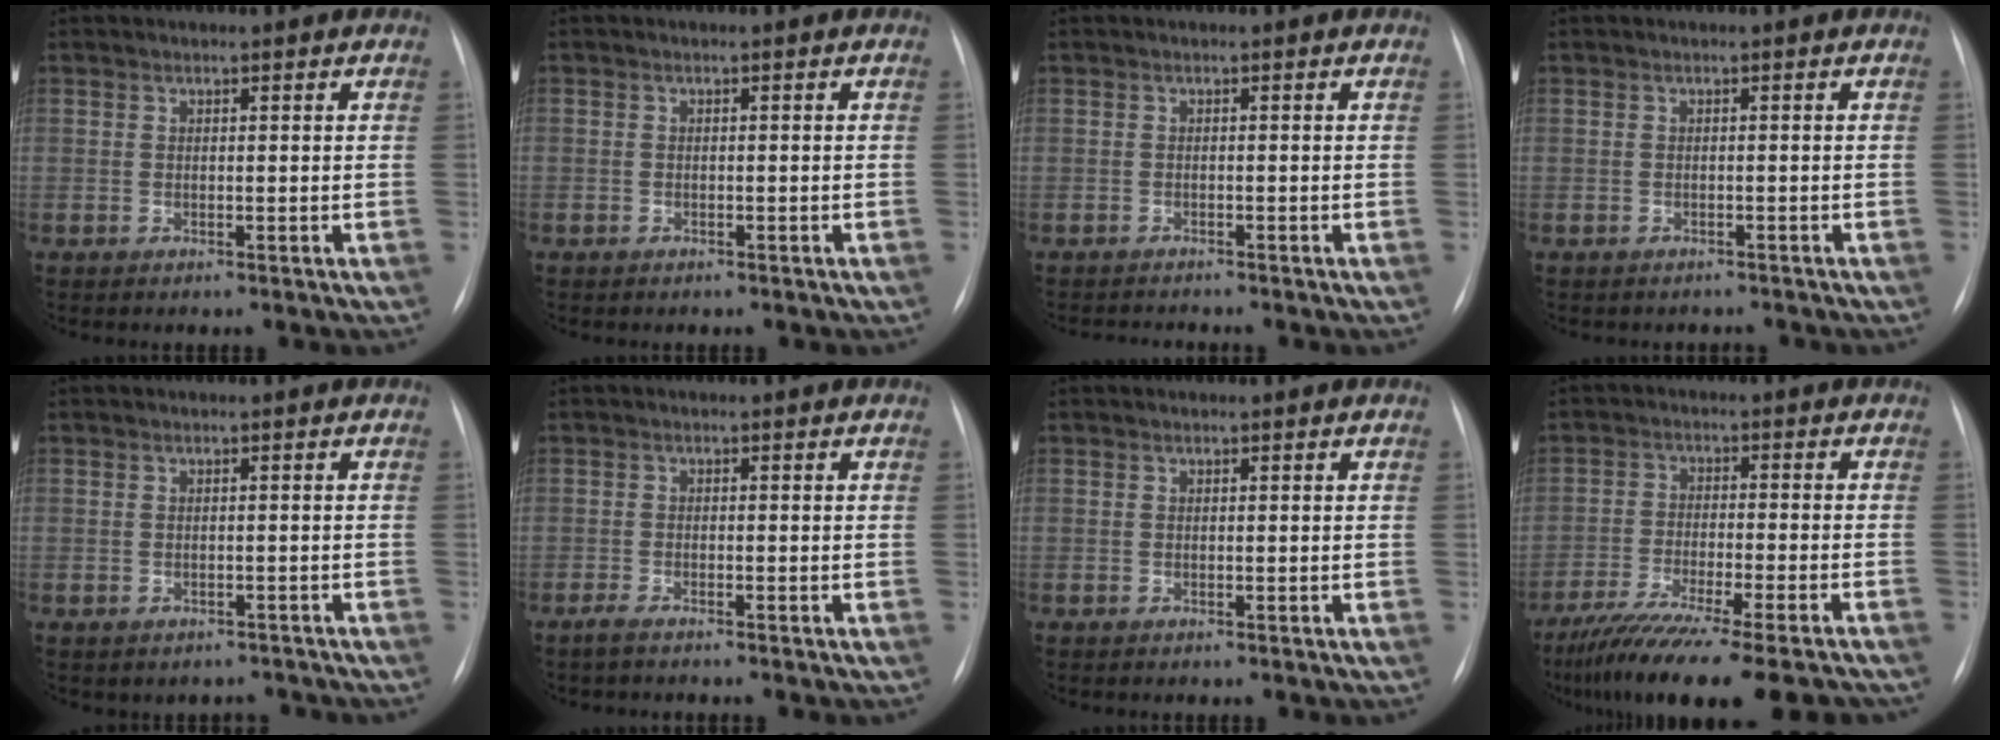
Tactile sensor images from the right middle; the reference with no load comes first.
{"total": 1.0, "force": [-0.6, 0.7, 0.0], "torque": [-0.008, 0.005, -0.009]}
{"total": 2.1, "force": [-2.1, -0.3, 0.0], "torque": [0.002, -0.010, -0.031]}
{"total": 2.7, "force": [-2.4, 1.0, 0.2], "torque": [-0.004, -0.001, -0.030]}
{"total": 3.0, "force": [-2.4, 1.7, 0.1], "torque": [-0.003, 0.014, -0.029]}
{"total": 1.7, "force": [-1.5, 0.2, 0.8], "torque": [-0.025, -0.004, -0.025]}
{"total": 0.0}
{"total": 20.1, "force": [-16.7, 1.5, 10.9], "torque": [-0.145, -0.039, -0.250]}